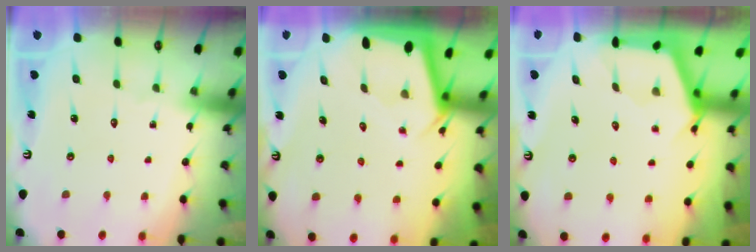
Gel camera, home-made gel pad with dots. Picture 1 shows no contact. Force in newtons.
{"total": 2.0, "press": 2.0, "slide": 0.1}
{"total": 2.6, "press": 2.6, "slide": 0.4}